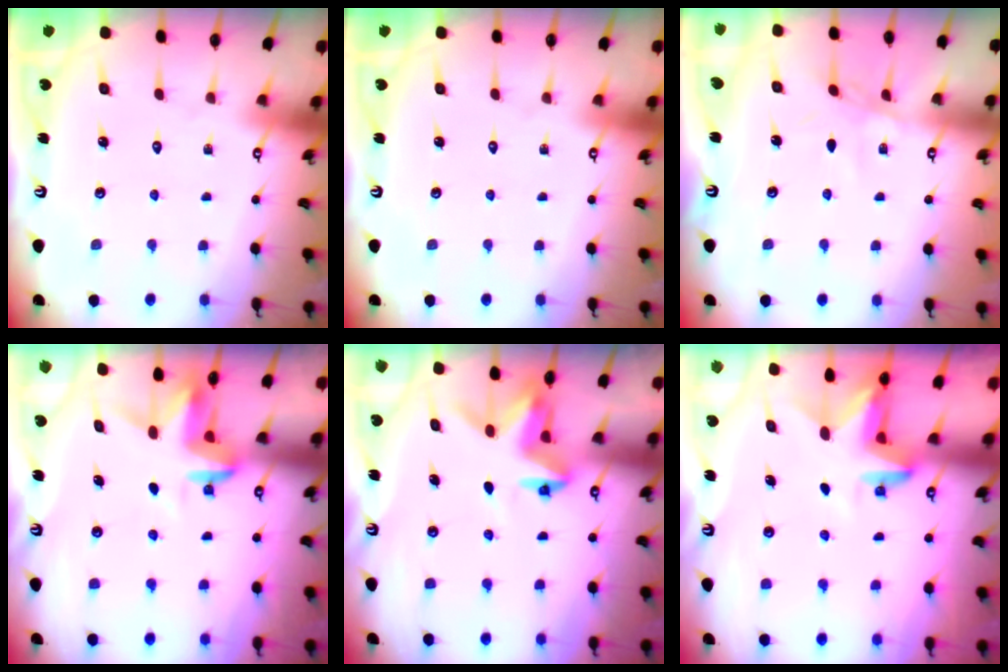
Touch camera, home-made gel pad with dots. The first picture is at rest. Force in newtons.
{"total": 0.0}
{"total": 4.0, "press": 3.9, "slide": 0.5}
{"total": 3.6, "press": 3.6, "slide": 0.2}
{"total": 3.8, "press": 3.8, "slide": 0.5}
{"total": 3.2, "press": 3.2, "slide": 0.1}